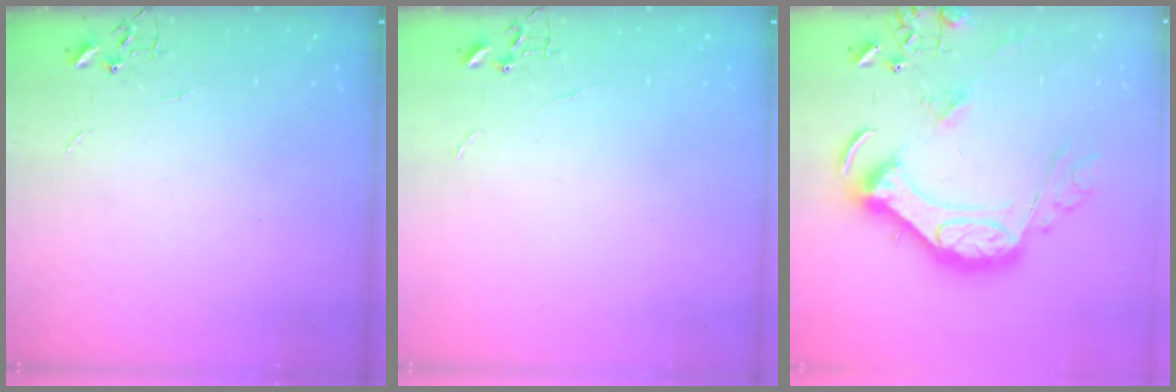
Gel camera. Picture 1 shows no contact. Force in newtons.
{"total": 0.0}
{"total": 20.4, "press": 20.4, "slide": 1.2}